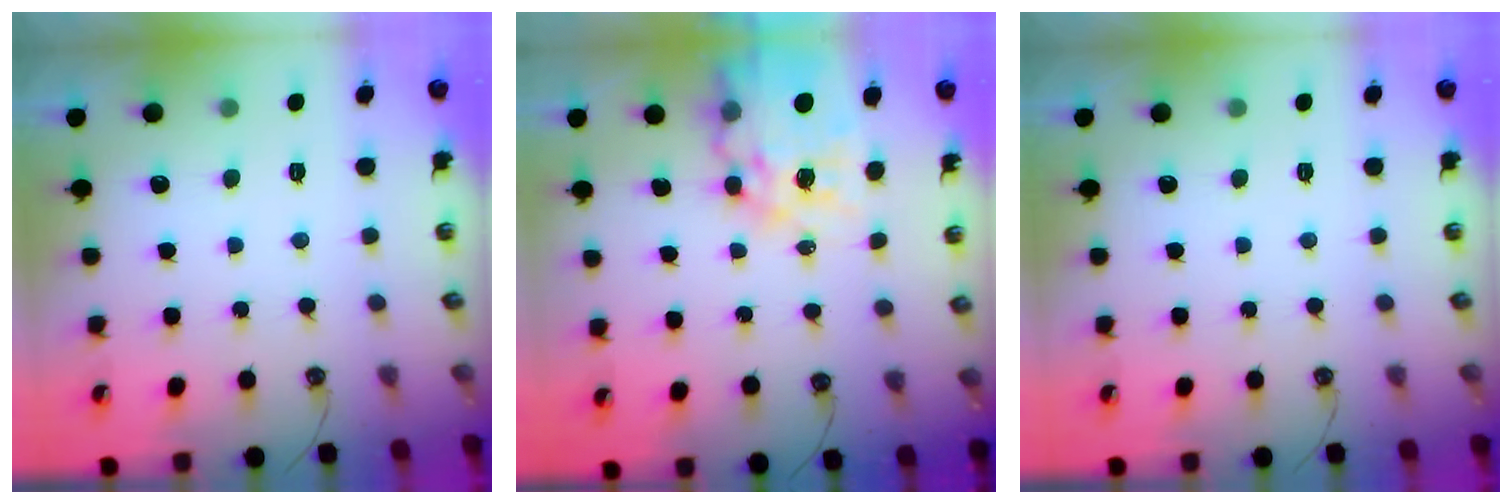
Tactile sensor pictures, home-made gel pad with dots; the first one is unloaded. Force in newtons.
{"total": 17.0, "press": 16.9, "slide": 1.8}
{"total": 0.0}